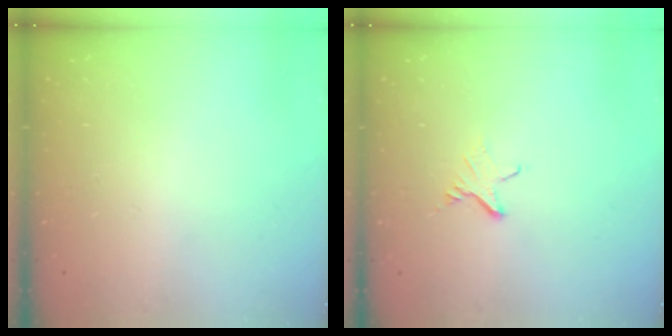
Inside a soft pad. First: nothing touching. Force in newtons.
{"total": 4.0, "press": 4.0, "slide": 0.2}